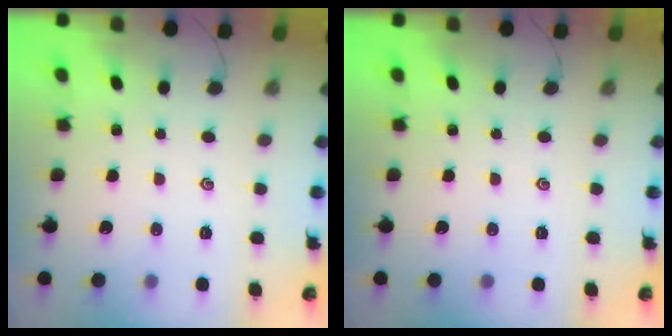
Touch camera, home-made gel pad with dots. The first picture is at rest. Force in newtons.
{"total": 0.0}